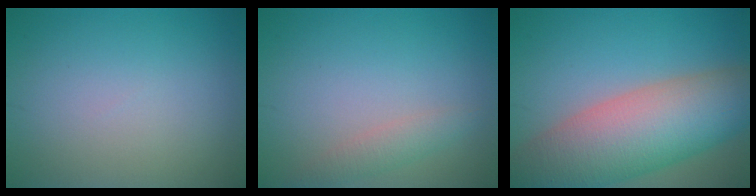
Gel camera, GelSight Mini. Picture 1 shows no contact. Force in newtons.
{"total": 1.7, "press": 1.7, "slide": 0.1}
{"total": 11.7, "press": 11.7, "slide": 0.7}